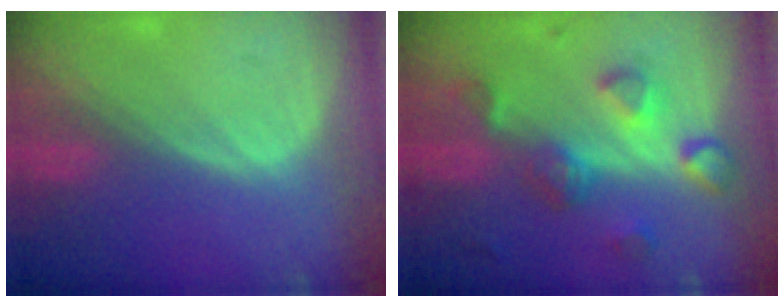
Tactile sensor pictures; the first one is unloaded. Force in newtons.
{"total": 8.0, "press": 7.3, "slide": 3.1}